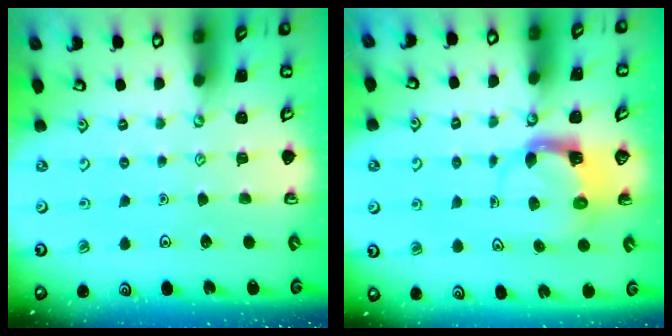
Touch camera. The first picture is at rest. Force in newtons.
{"total": 4.0, "press": 3.9, "slide": 0.8}